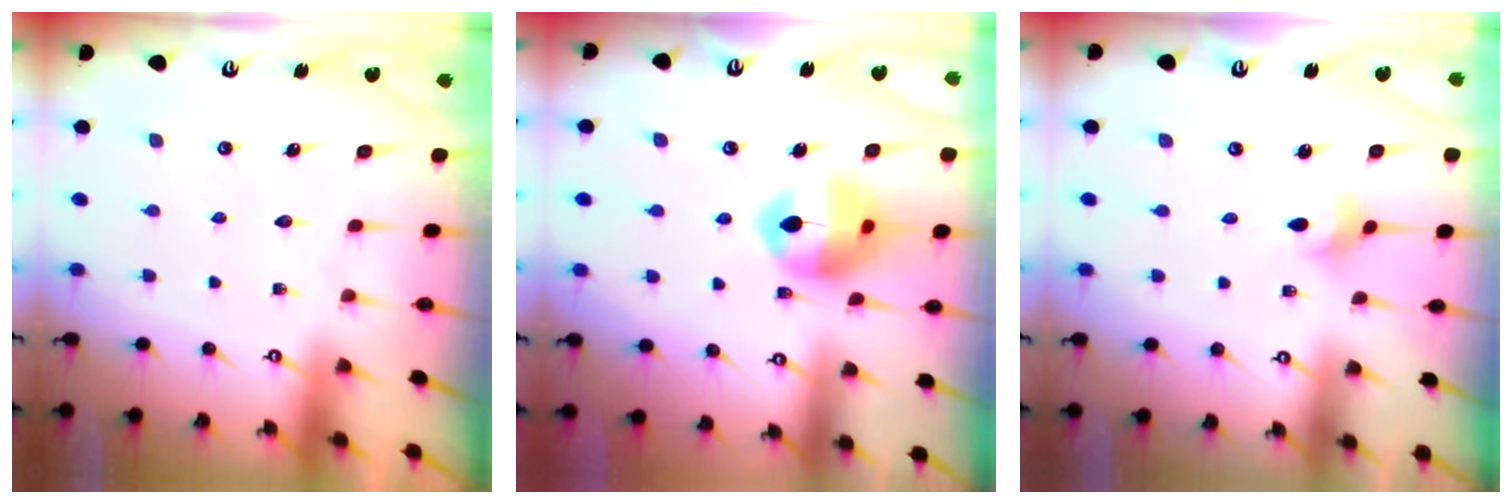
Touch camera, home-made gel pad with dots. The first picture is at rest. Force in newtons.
{"total": 13.2, "press": 13.1, "slide": 1.7}
{"total": 2.7, "press": 2.6, "slide": 0.6}